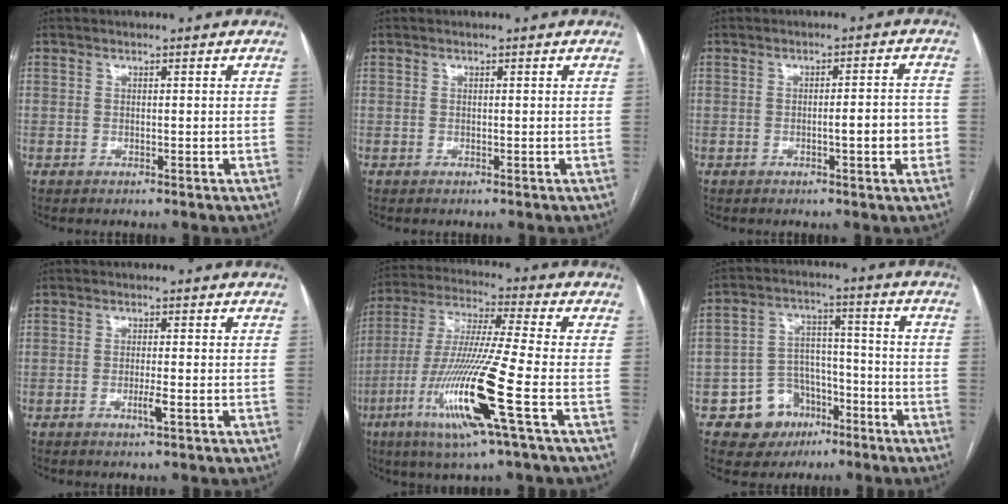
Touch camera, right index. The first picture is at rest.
{"total": 0.0}
{"total": 4.6, "force": [-1.2, 0.7, 4.4], "torque": [-0.061, 0.009, -0.012]}
{"total": 2.0, "force": [-0.8, -0.1, 1.8], "torque": [-0.037, -0.004, -0.015]}
{"total": 17.2, "force": [-6.4, -0.8, 16.0], "torque": [-0.337, -0.026, -0.125]}
{"total": 9.0, "force": [-4.7, 7.2, 2.6], "torque": [-0.034, 0.021, -0.069]}